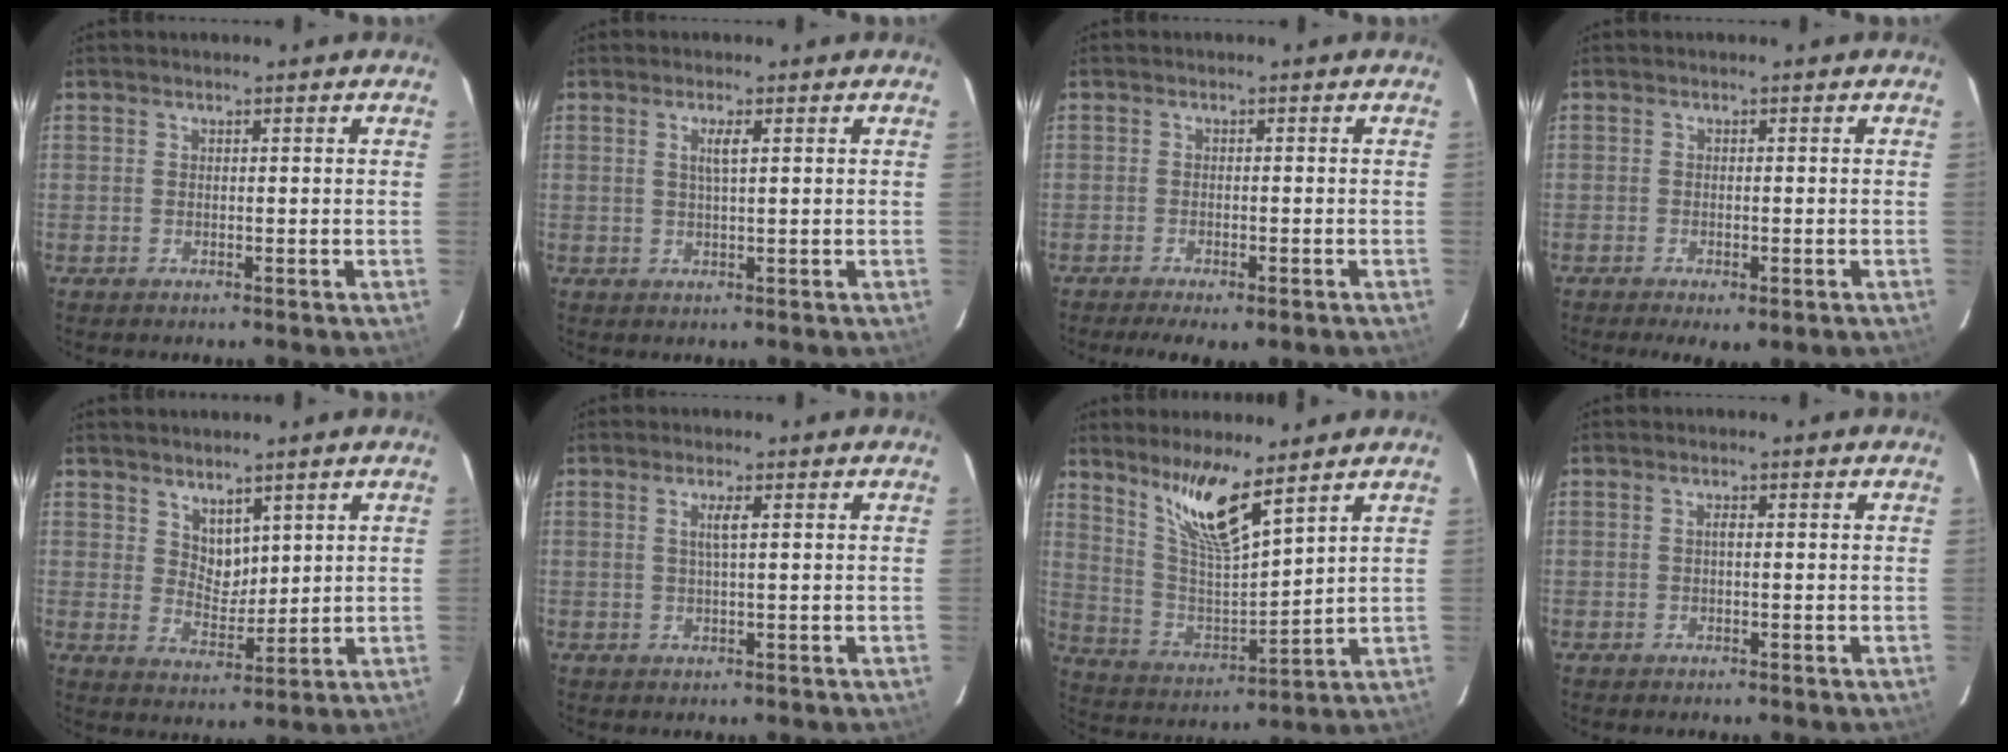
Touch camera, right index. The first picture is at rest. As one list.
[{"total": 2.3, "force": [0.8, 0.1, 2.1], "torque": [-0.039, 0.000, 0.013]}, {"total": 6.3, "force": [-4.6, 1.7, 3.9], "torque": [-0.088, -0.021, -0.067]}, {"total": 4.4, "force": [-2.7, 1.3, 3.3], "torque": [-0.065, -0.019, -0.036]}, {"total": 5.1, "force": [3.7, 3.0, 2.0], "torque": [-0.023, 0.000, 0.072]}, {"total": 2.1, "force": [0.6, -0.1, 2.0], "torque": [-0.037, -0.001, 0.010]}, {"total": 12.1, "force": [8.5, 1.5, 8.4], "torque": [-0.154, -0.006, 0.177]}, {"total": 0.7, "force": [0.0, 0.2, 0.7], "torque": [-0.013, 0.004, -0.002]}]